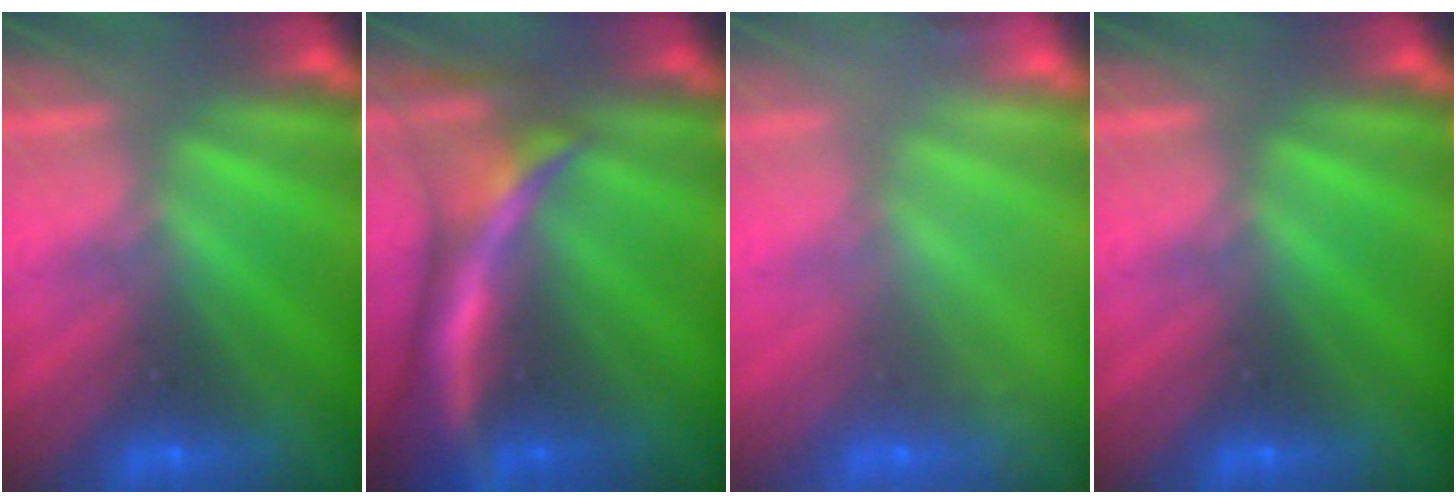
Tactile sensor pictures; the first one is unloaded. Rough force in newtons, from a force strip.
{"total": 7.6}
{"total": 2.3}
{"total": 0.0}